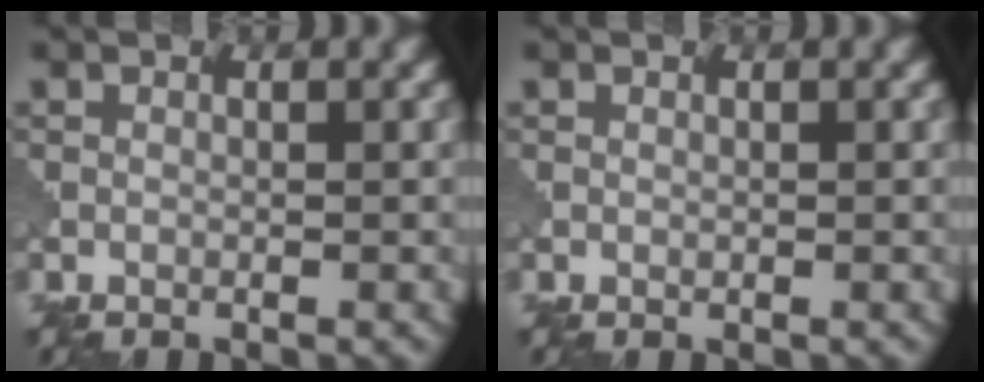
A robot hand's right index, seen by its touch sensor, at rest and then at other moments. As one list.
[{"total": 0.0}]